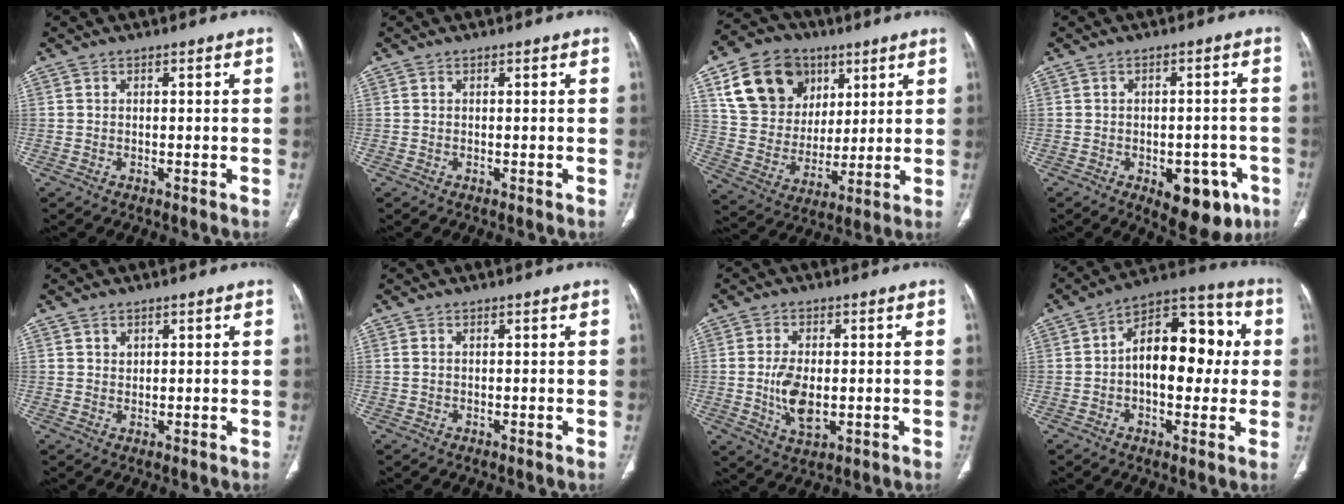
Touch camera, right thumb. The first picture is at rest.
{"total": 0.0}
{"total": 18.7, "force": [8.4, 14.3, 8.5], "torque": [-0.126, -0.013, 0.160]}
{"total": 11.1, "force": [-5.0, 6.0, 8.0], "torque": [-0.065, 0.018, -0.054]}
{"total": 1.4, "force": [0.9, 0.9, 0.3], "torque": [0.004, -0.007, 0.016]}
{"total": 0.5, "force": [0.2, 0.3, 0.4], "torque": [-0.012, 0.010, 0.006]}
{"total": 7.6, "force": [-0.7, 4.1, 6.3], "torque": [-0.119, -0.006, -0.005]}
{"total": 16.5, "force": [1.0, 9.4, 13.5], "torque": [-0.161, 0.039, 0.006]}